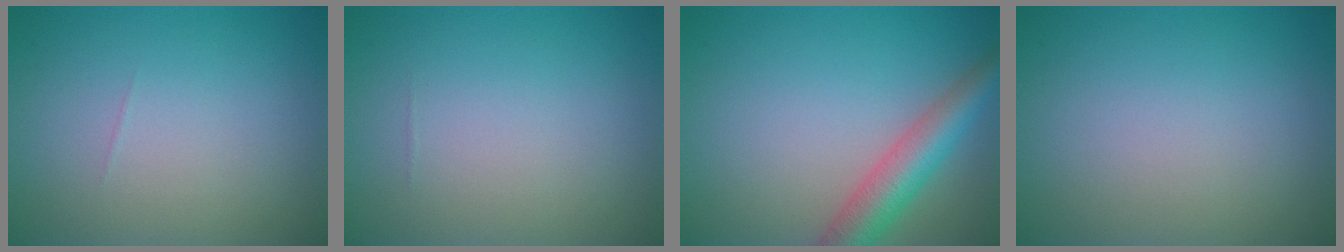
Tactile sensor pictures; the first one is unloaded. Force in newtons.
{"total": 0.0}
{"total": 4.9, "press": 4.9, "slide": 0.3}
{"total": 0.0}